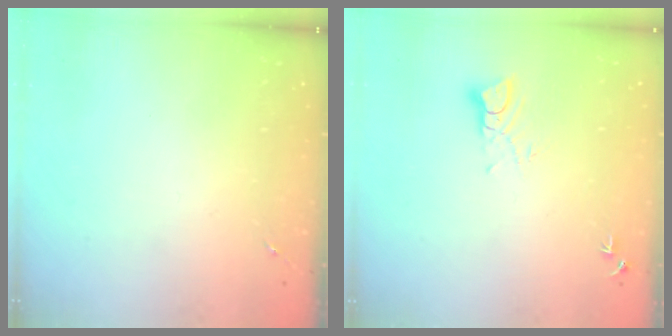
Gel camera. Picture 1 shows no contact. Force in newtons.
{"total": 4.3, "press": 4.3, "slide": 0.4}